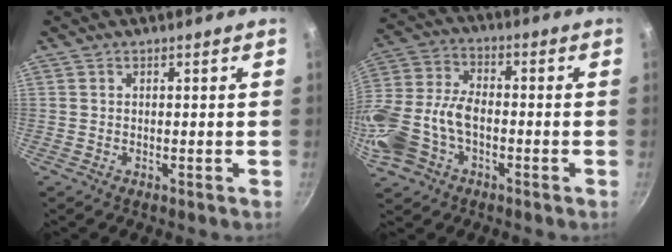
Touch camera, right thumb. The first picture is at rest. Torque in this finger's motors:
{"motor_torque": [0.50, 0.50, 1.30, -0.73, 0.45]}